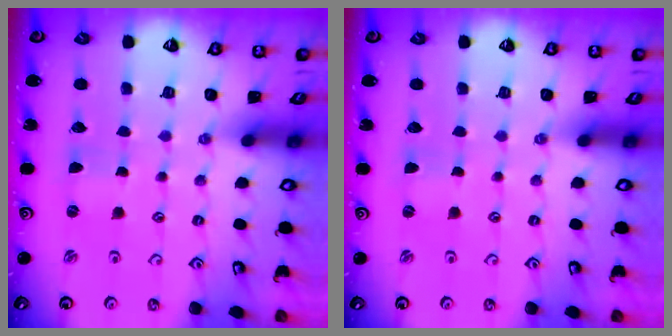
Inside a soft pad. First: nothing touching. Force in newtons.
{"total": 0.0}